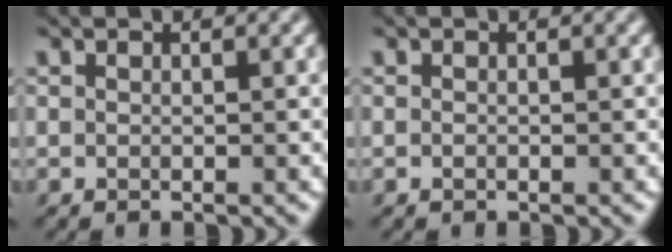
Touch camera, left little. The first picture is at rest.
{"total": 0.0}